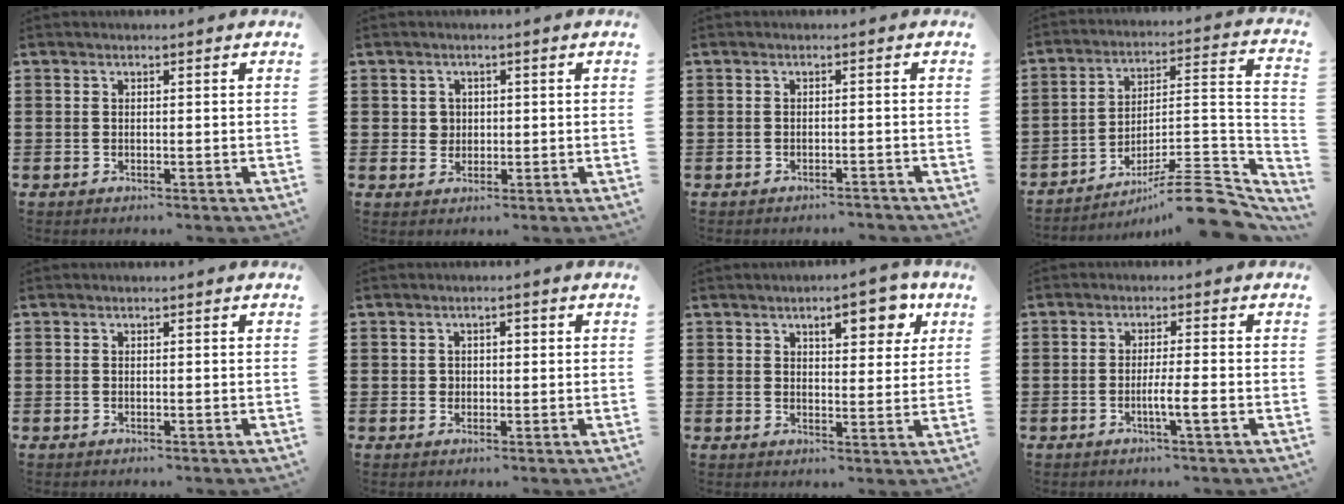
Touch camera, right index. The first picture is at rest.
{"total": 2.0, "force": [0.3, 1.9, 0.6], "torque": [-0.019, 0.009, 0.005]}
{"total": 1.1, "force": [-1.1, 0.0, 0.2], "torque": [-0.007, 0.001, -0.023]}
{"total": 10.1, "force": [-7.7, 1.4, 6.3], "torque": [-0.093, 0.017, -0.152]}
{"total": 0.0}
{"total": 1.3, "force": [0.1, 1.2, 0.7], "torque": [-0.016, 0.008, 0.000]}
{"total": 7.0, "force": [3.9, 2.9, 5.1], "torque": [-0.070, 0.000, 0.058]}
{"total": 3.7, "force": [-1.4, 0.0, 3.5], "torque": [-0.059, -0.007, -0.025]}